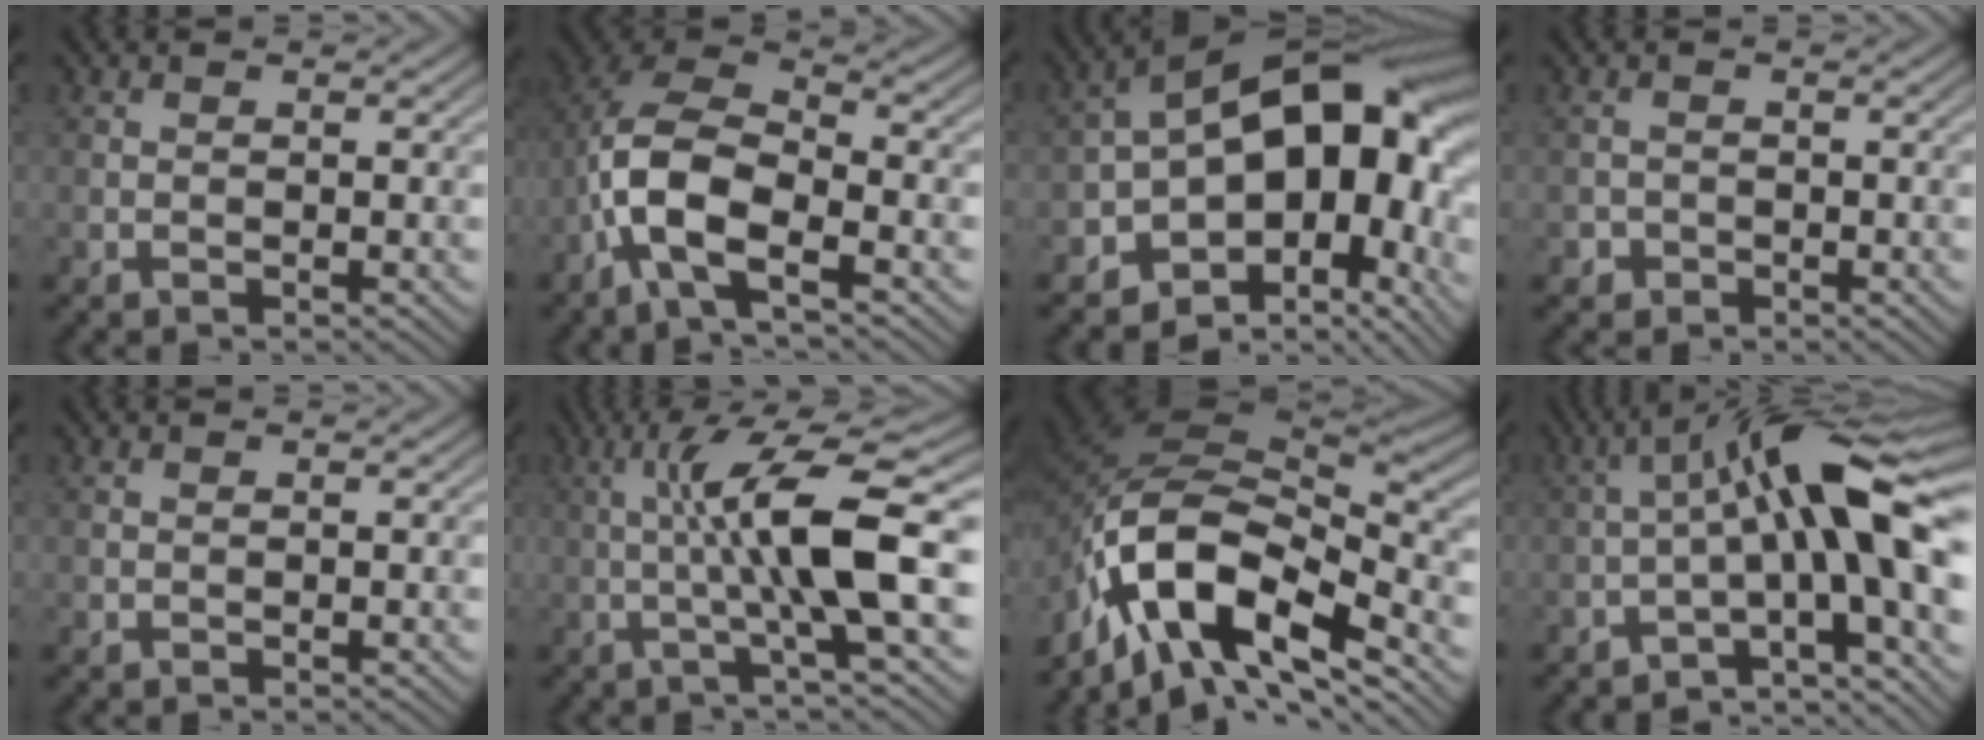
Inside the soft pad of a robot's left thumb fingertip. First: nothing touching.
{"total": 9.6, "force": [-3.9, 4.0, 7.8], "torque": [-0.166, 0.009, -0.088]}
{"total": 16.3, "force": [-2.1, 10.5, 12.3], "torque": [-0.172, -0.008, -0.023]}
{"total": 1.5, "force": [-0.8, 1.2, 0.2], "torque": [0.005, -0.002, -0.018]}
{"total": 0.0}
{"total": 10.6, "force": [-0.1, 1.4, 10.6], "torque": [-0.167, 0.016, -0.006]}
{"total": 16.2, "force": [-7.4, 8.0, 12.0], "torque": [-0.237, 0.000, -0.152]}
{"total": 14.0, "force": [-2.0, 3.5, 13.4], "torque": [-0.194, 0.028, -0.041]}